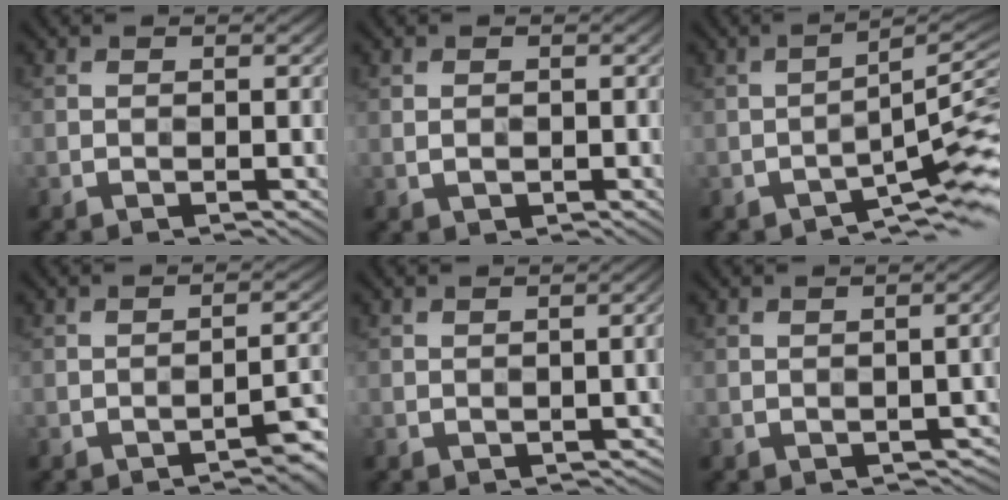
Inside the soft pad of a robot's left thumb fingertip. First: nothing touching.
{"total": 0.7, "force": [0.5, 0.5, 0.2], "torque": [-0.005, -0.001, 0.005]}
{"total": 6.1, "force": [-3.5, 0.7, 5.0], "torque": [-0.064, 0.011, -0.059]}
{"total": 3.3, "force": [-2.4, 0.2, 2.2], "torque": [-0.025, 0.018, -0.036]}
{"total": 2.8, "force": [-0.7, 1.3, 2.4], "torque": [-0.024, -0.005, 0.005]}
{"total": 3.1, "force": [-1.0, 1.6, 2.5], "torque": [-0.029, -0.006, -0.003]}